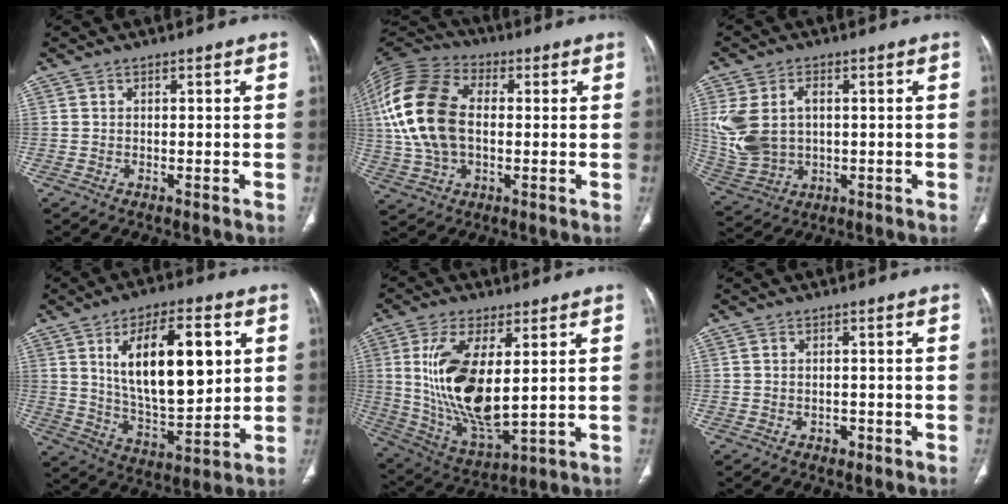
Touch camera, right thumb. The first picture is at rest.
{"total": 19.2, "force": [1.3, 12.1, 14.9], "torque": [-0.318, 0.018, 0.022]}
{"total": 12.2, "force": [1.4, 8.6, 8.5], "torque": [-0.181, 0.006, 0.046]}
{"total": 19.6, "force": [5.3, 8.5, 16.9], "torque": [-0.251, -0.022, 0.097]}
{"total": 18.0, "force": [2.7, 7.8, 16.0], "torque": [-0.313, -0.026, 0.067]}
{"total": 1.5, "force": [-0.6, 1.2, 0.7], "torque": [-0.008, 0.006, -0.005]}